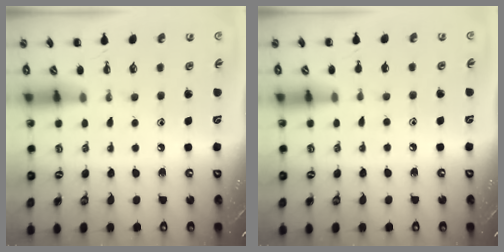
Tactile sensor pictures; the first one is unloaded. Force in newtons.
{"total": 2.9, "press": 2.6, "slide": 1.2}